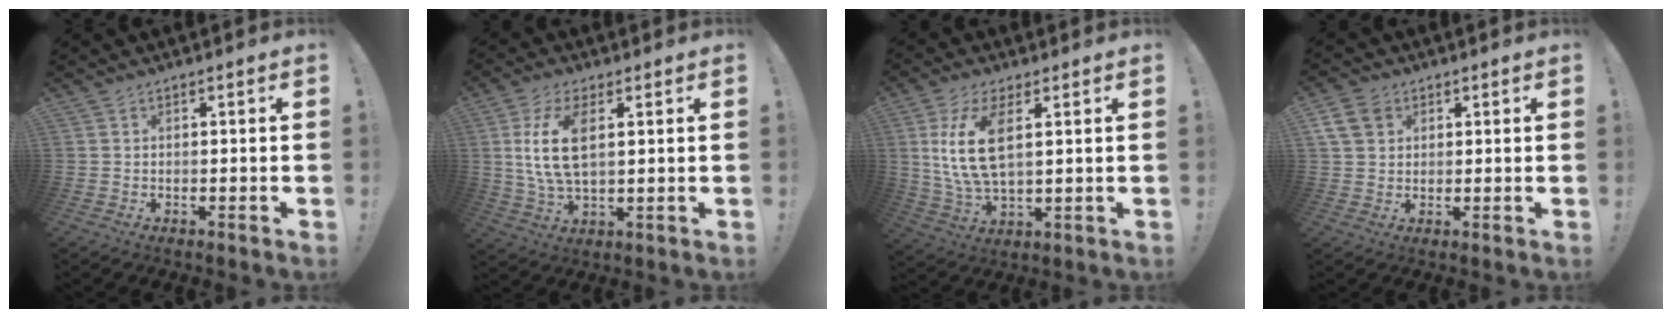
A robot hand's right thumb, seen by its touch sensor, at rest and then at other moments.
{"total": 11.7, "force": [2.5, 5.4, 10.1], "torque": [-0.199, -0.007, 0.045]}
{"total": 13.6, "force": [3.4, 6.2, 11.6], "torque": [-0.233, -0.008, 0.062]}
{"total": 8.0, "force": [3.3, 6.0, 4.1], "torque": [-0.076, -0.003, 0.069]}